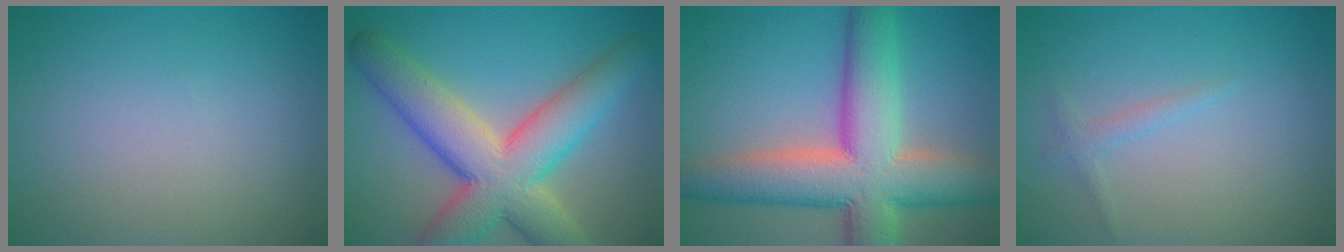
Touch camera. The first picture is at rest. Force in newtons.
{"total": 10.2, "press": 10.2, "slide": 0.7}
{"total": 11.9, "press": 11.9, "slide": 0.8}
{"total": 1.1, "press": 1.1, "slide": 0.1}